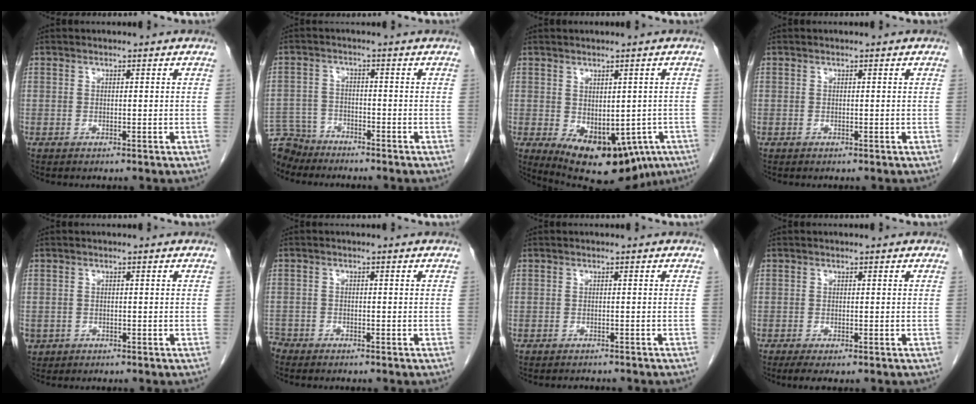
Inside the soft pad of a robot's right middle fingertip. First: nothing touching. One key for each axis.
{"total": 6.9, "fx": -6.5, "fy": 2.6, "fz": 0.0, "tx": -0.002, "ty": -0.005, "tz": -0.121}
{"total": 14.7, "fx": -7.1, "fy": 8.4, "fz": 9.8, "tx": -0.136, "ty": -0.017, "tz": -0.080}
{"total": 0.0}
{"total": 2.1, "fx": -1.0, "fy": 1.8, "fz": 0.4, "tx": -0.008, "ty": 0.001, "tz": -0.011}
{"total": 3.0, "fx": -2.7, "fy": 1.1, "fz": 0.3, "tx": -0.004, "ty": -0.003, "tz": -0.048}
{"total": 2.6, "fx": -2.4, "fy": 0.5, "fz": 0.8, "tx": -0.015, "ty": -0.004, "tz": -0.027}
{"total": 2.7, "fx": -1.8, "fy": 0.7, "fz": 1.8, "tx": -0.030, "ty": -0.008, "tz": -0.027}